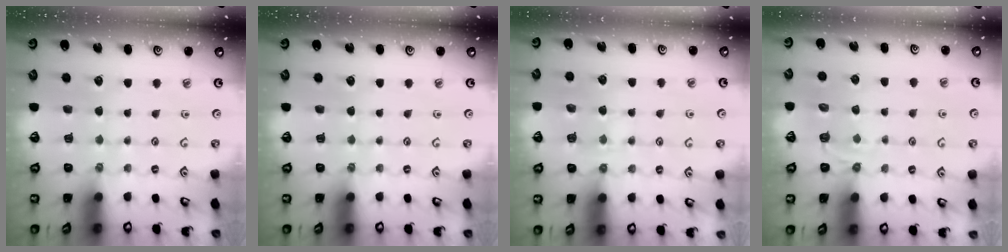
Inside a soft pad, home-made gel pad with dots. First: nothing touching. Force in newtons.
{"total": 0.0}
{"total": 5.8, "press": 5.7, "slide": 0.6}
{"total": 2.9, "press": 2.0, "slide": 2.1}